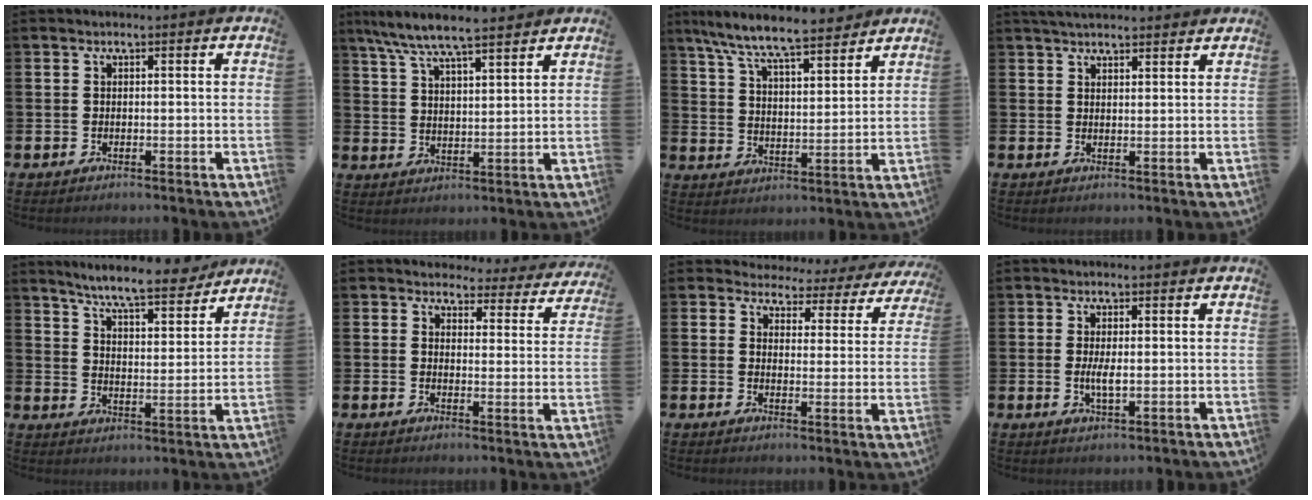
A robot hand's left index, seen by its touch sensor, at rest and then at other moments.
{"total": 7.6, "force": [7.0, 0.9, 2.7], "torque": [-0.082, -0.024, 0.128]}
{"total": 8.5, "force": [7.9, 0.9, 3.1], "torque": [-0.093, -0.040, 0.142]}
{"total": 3.4, "force": [3.2, 0.6, 0.7], "torque": [-0.021, -0.007, 0.060]}
{"total": 8.0, "force": [7.5, 0.8, 2.7], "torque": [-0.068, -0.046, 0.130]}
{"total": 3.3, "force": [3.0, 1.5, 0.2], "torque": [-0.011, -0.024, 0.048]}
{"total": 2.9, "force": [2.5, 1.5, 0.1], "torque": [-0.020, -0.028, 0.036]}
{"total": 2.7, "force": [0.0, 0.9, 2.5], "torque": [-0.045, -0.002, -0.001]}